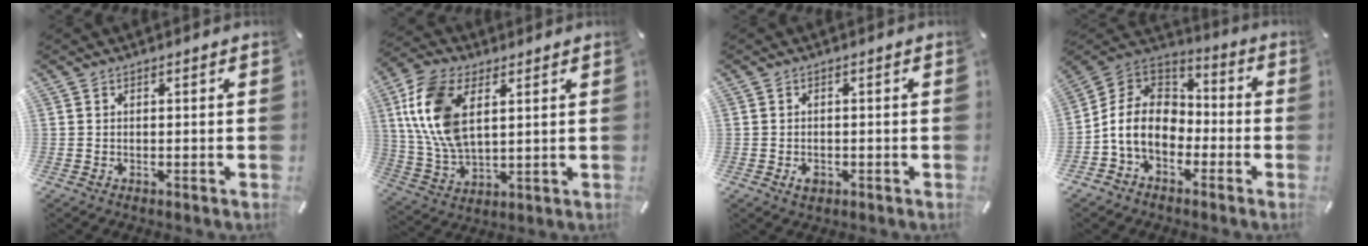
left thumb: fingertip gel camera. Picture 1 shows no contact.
{"total": 13.5, "force": [4.3, 7.9, 10.1], "torque": [-0.249, -0.007, 0.073]}
{"total": 2.2, "force": [-0.8, 1.5, 1.4], "torque": [-0.033, 0.001, -0.016]}
{"total": 11.3, "force": [-4.1, 8.8, 5.7], "torque": [-0.145, 0.021, -0.080]}